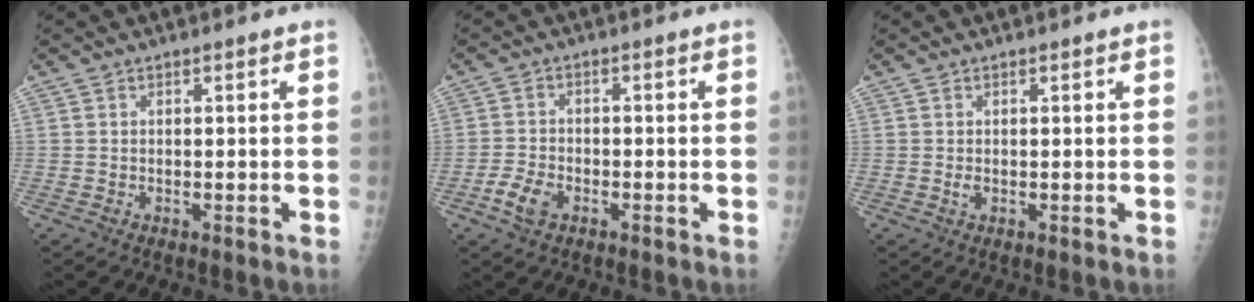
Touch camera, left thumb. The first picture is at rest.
{"total": 4.6, "force": [-2.3, 2.8, 2.8], "torque": [-0.055, 0.009, -0.044]}
{"total": 1.0, "force": [0.0, 0.7, 0.7], "torque": [-0.011, -0.001, 0.001]}